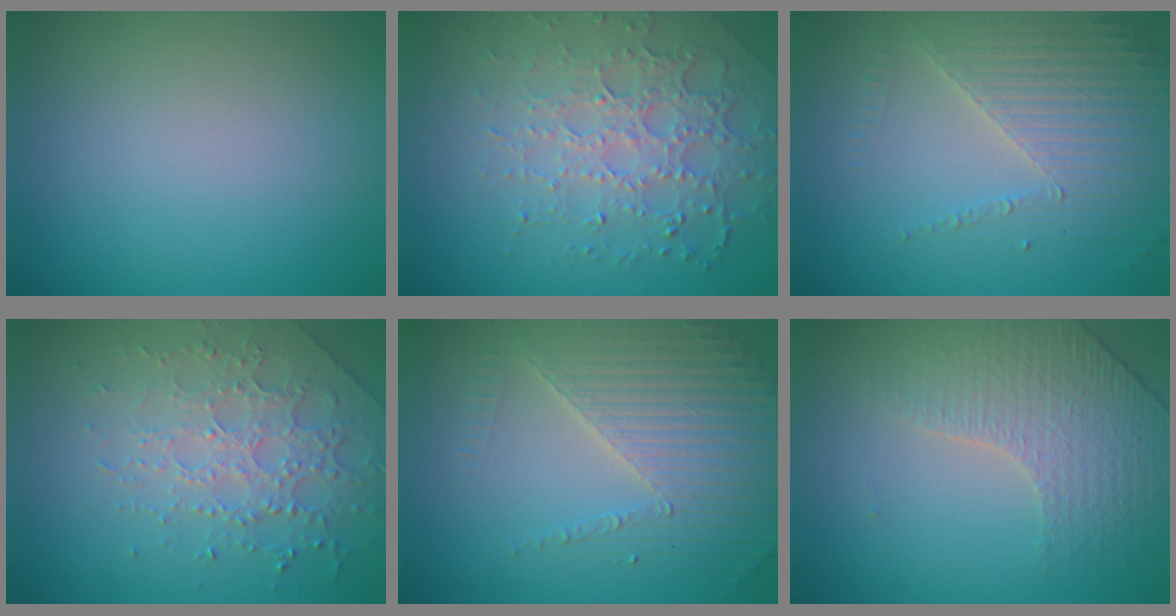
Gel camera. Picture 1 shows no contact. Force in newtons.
{"total": 4.9, "press": 4.3, "slide": 2.5}
{"total": 3.8, "press": 3.5, "slide": 1.5}
{"total": 3.7, "press": 3.5, "slide": 1.1}
{"total": 4.7, "press": 4.0, "slide": 2.5}
{"total": 4.1, "press": 3.1, "slide": 2.7}